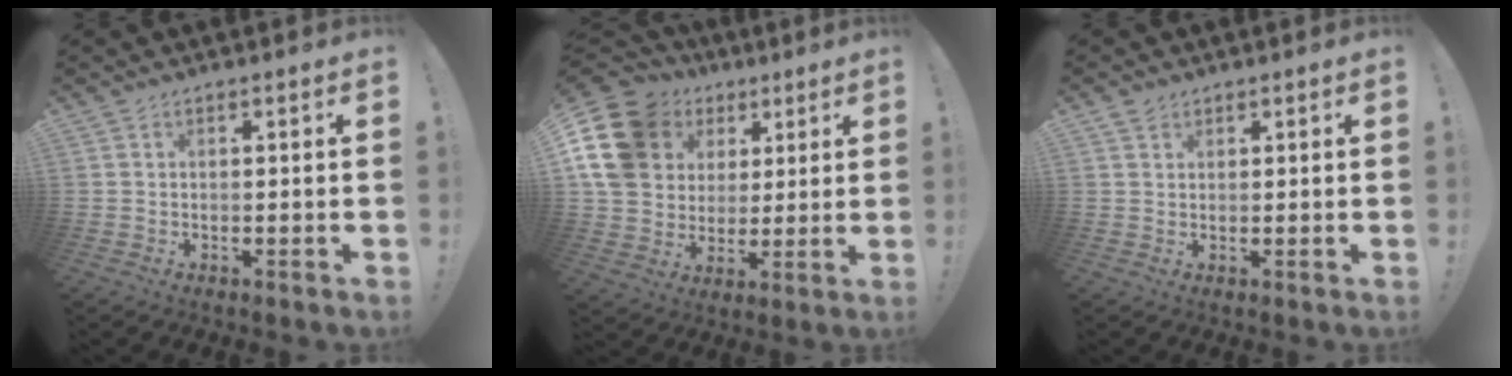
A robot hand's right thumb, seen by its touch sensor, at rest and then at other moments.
{"total": 19.2, "force": [7.2, 15.2, 9.4], "torque": [-0.175, -0.020, 0.155]}
{"total": 1.9, "force": [1.4, 1.3, 0.4], "torque": [-0.009, -0.002, 0.027]}